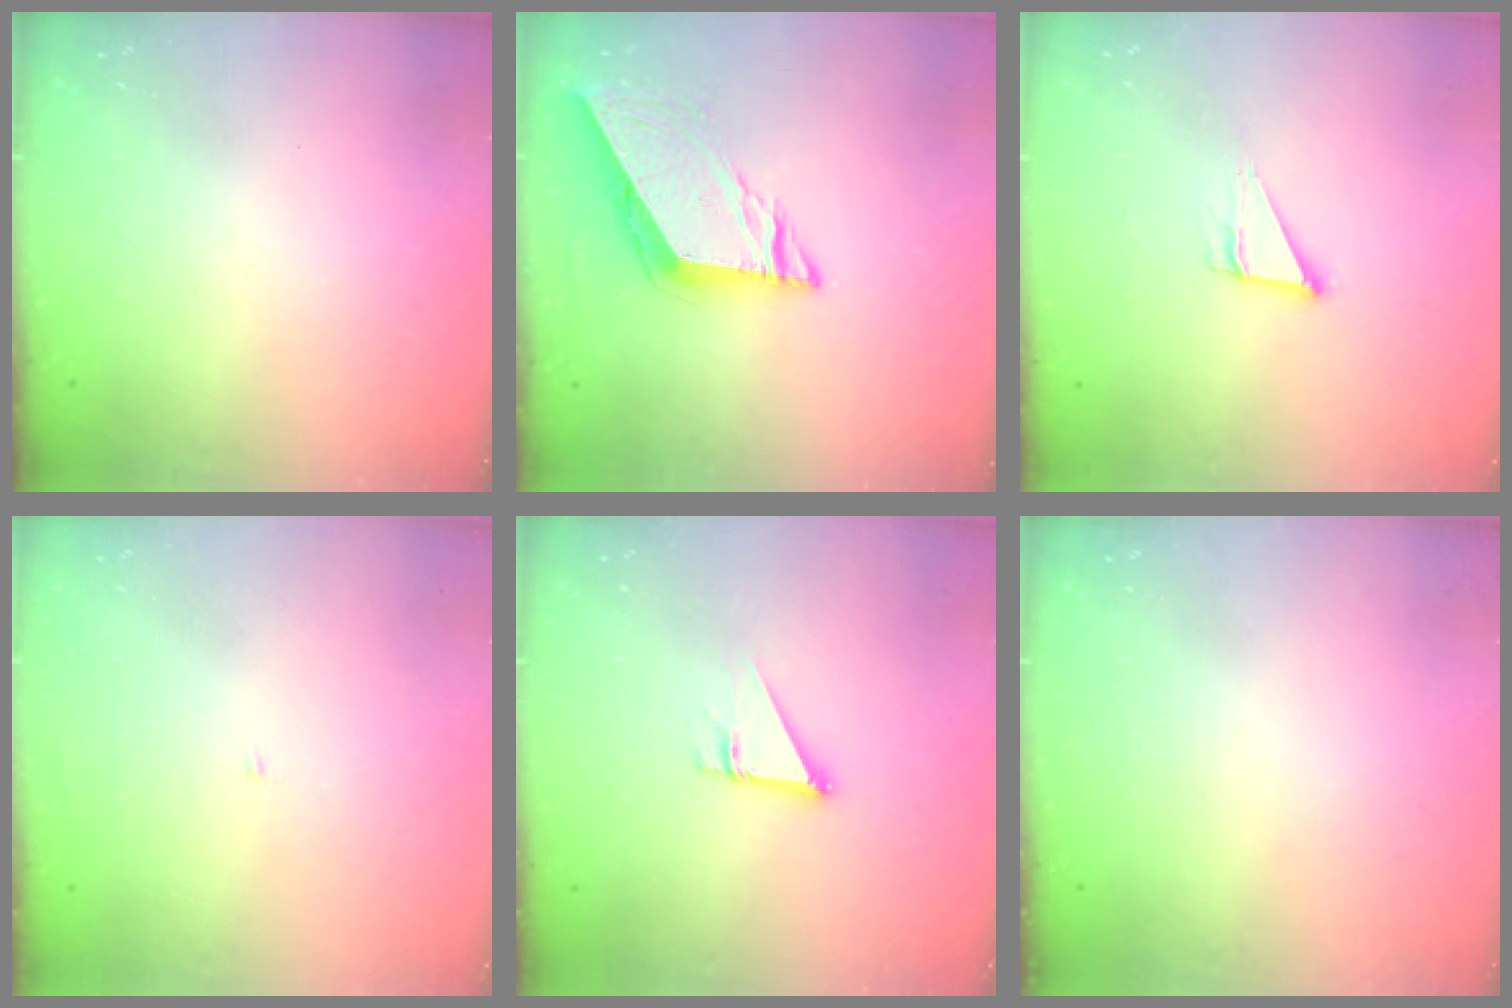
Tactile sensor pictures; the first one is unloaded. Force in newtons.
{"total": 7.8, "press": 7.8, "slide": 0.4}
{"total": 3.1, "press": 3.1, "slide": 0.2}
{"total": 2.1, "press": 2.1, "slide": 0.2}
{"total": 2.7, "press": 2.7, "slide": 0.2}
{"total": 0.0}